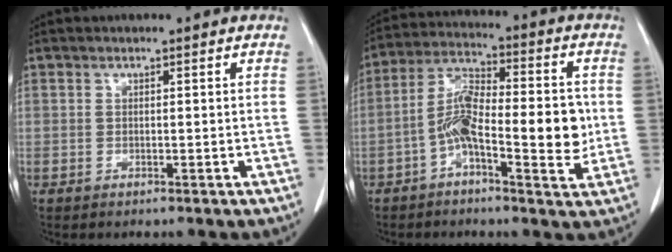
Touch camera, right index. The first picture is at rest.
{"total": 12.4, "force": [-2.2, 3.8, 11.6], "torque": [-0.205, 0.022, -0.041]}